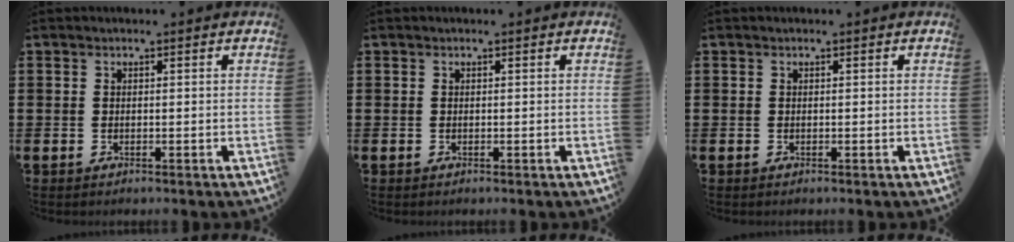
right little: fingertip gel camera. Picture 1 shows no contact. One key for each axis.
{"total": 0.0}
{"total": 0.0}